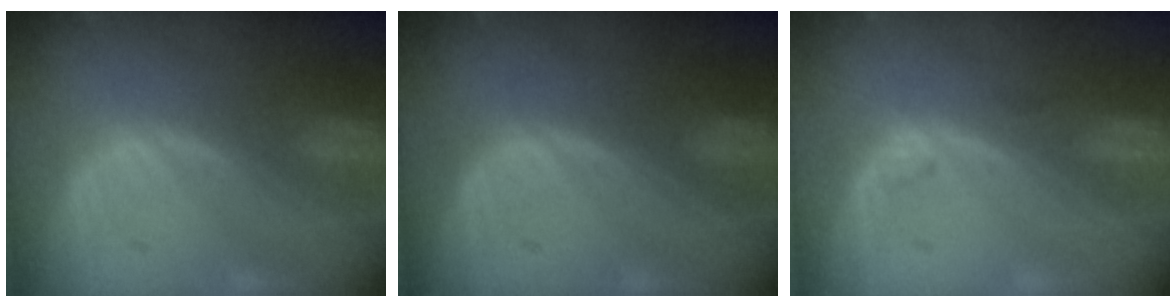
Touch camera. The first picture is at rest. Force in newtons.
{"total": 0.0}
{"total": 1.1, "press": 1.1, "slide": 0.2}